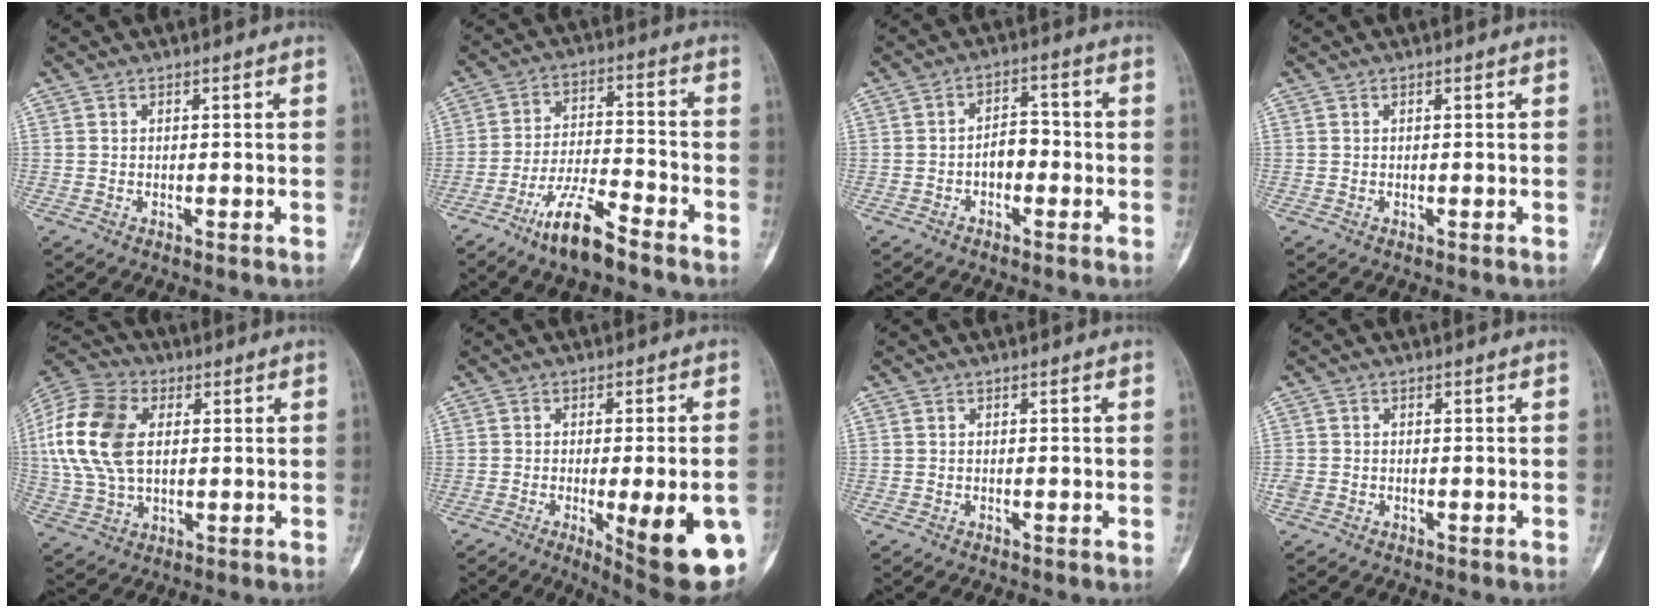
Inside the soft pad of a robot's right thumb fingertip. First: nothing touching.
{"total": 10.5, "force": [-7.4, 2.4, 7.0], "torque": [-0.134, 0.047, -0.137]}
{"total": 4.6, "force": [-1.3, 3.1, 3.2], "torque": [-0.033, 0.024, -0.028]}
{"total": 0.0}
{"total": 17.1, "force": [3.0, 11.1, 12.7], "torque": [-0.260, 0.010, 0.054]}
{"total": 16.9, "force": [-5.3, 4.5, 15.4], "torque": [-0.160, -0.002, -0.051]}
{"total": 0.0}
{"total": 1.4, "force": [-0.4, 1.1, 0.6], "torque": [-0.017, 0.001, -0.009]}